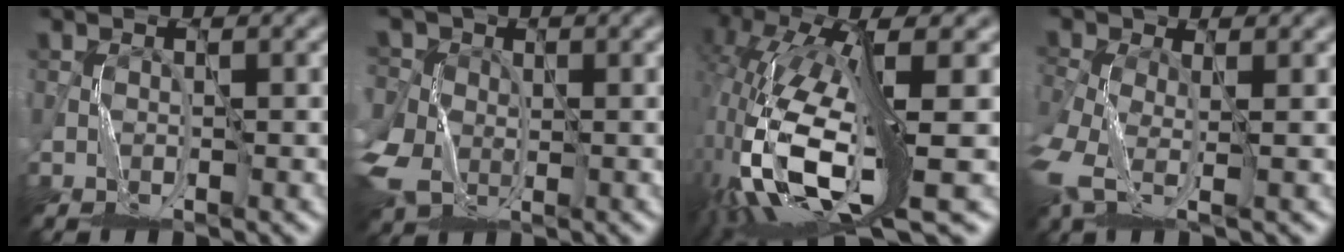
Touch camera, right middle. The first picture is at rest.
{"total": 6.1, "force": [-0.5, 5.3, 3.0], "torque": [-0.092, -0.009, -0.008]}
{"total": 13.1, "force": [-3.4, 5.0, 11.7], "torque": [-0.250, -0.015, -0.053]}
{"total": 4.8, "force": [-1.3, 2.9, 3.6], "torque": [-0.099, -0.022, -0.034]}